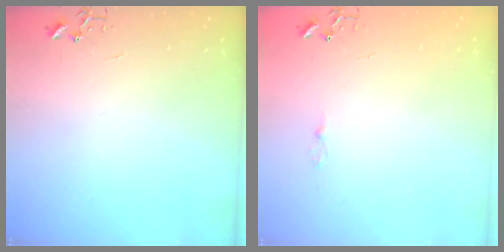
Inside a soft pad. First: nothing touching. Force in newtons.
{"total": 2.5, "press": 2.5, "slide": 0.3}